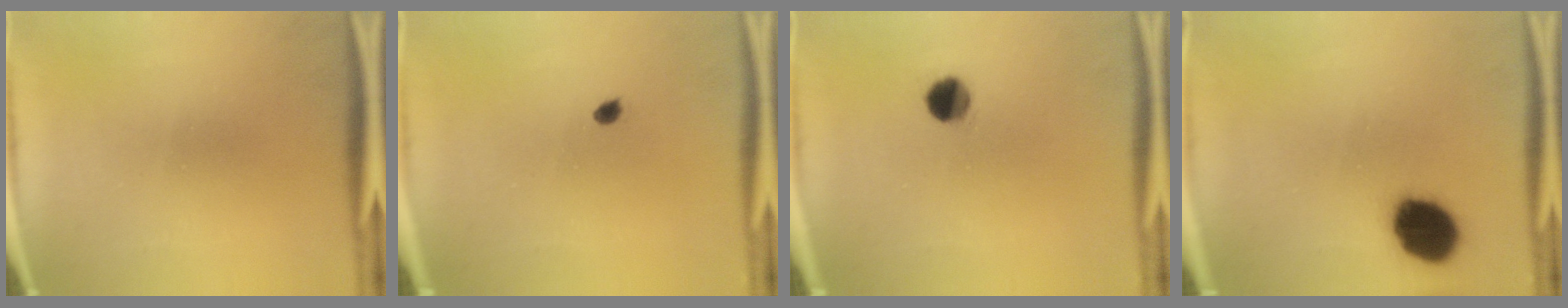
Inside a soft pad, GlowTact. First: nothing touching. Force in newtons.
{"total": 1.1}
{"total": 5.3}
{"total": 11.9}